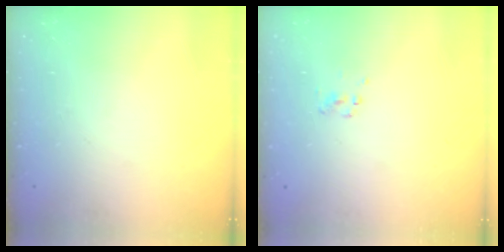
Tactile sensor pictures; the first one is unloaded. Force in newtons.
{"total": 1.5, "press": 1.5, "slide": 0.1}